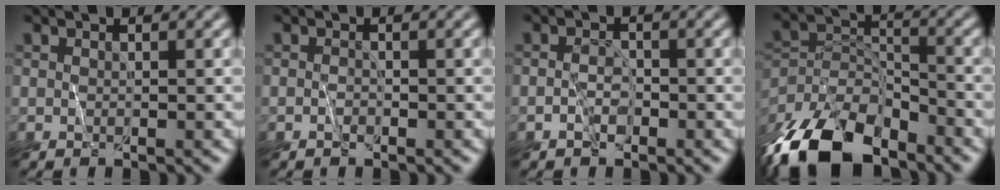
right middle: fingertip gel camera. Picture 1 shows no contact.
{"total": 1.0, "force": [-0.9, 0.0, -0.5], "torque": [0.009, -0.005, -0.015]}
{"total": 1.6, "force": [-1.6, 0.3, -0.3], "torque": [0.007, -0.003, -0.029]}
{"total": 10.8, "force": [-9.2, 4.2, 3.8], "torque": [-0.084, -0.012, -0.173]}